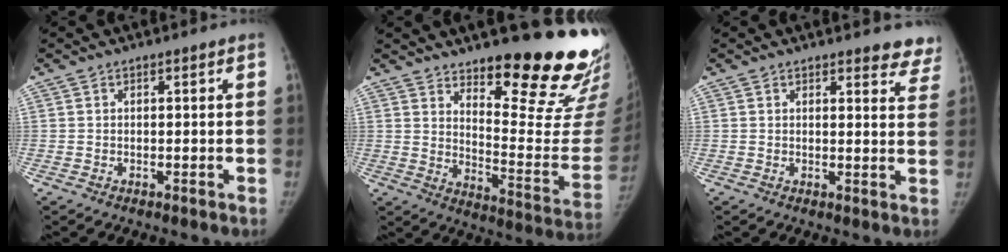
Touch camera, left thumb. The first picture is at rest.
{"total": 23.4, "force": [17.4, 5.5, 14.7], "torque": [-0.160, -0.150, 0.234]}
{"total": 7.1, "force": [6.5, 2.3, 1.5], "torque": [0.031, -0.033, 0.047]}